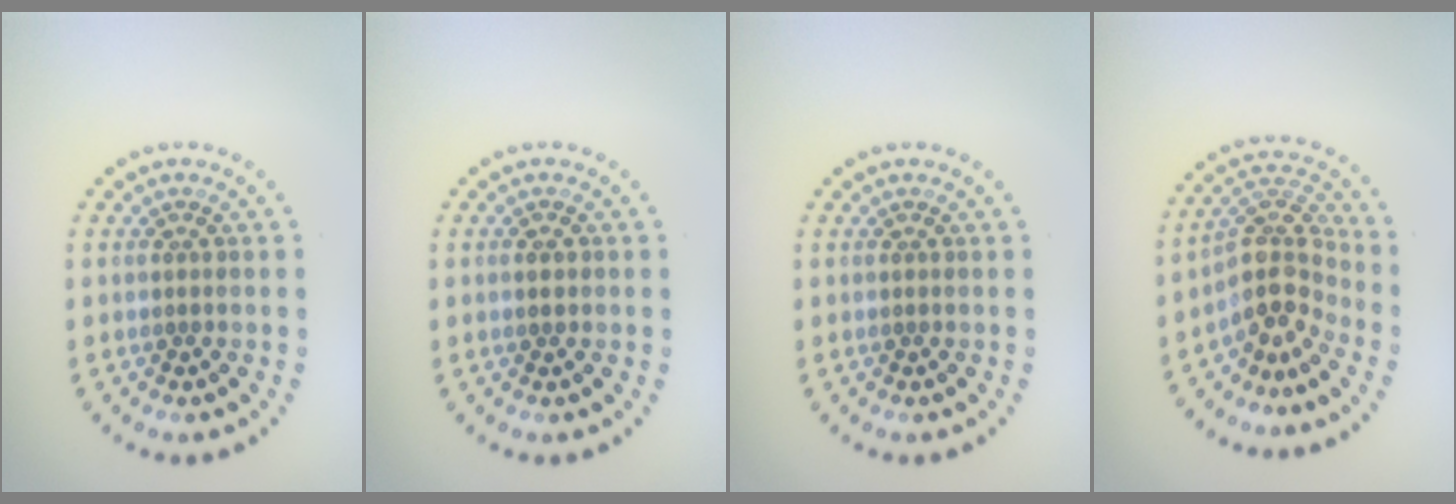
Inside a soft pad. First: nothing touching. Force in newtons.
{"total": 1.3, "press": 1.3, "slide": 0.1}
{"total": 0.0}
{"total": 4.1, "press": 3.0, "slide": 2.8}